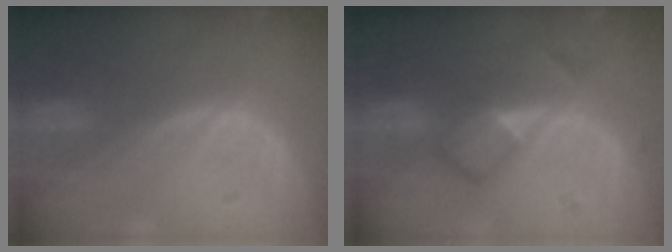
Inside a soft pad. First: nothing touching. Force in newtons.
{"total": 4.8, "press": 4.6, "slide": 1.3}